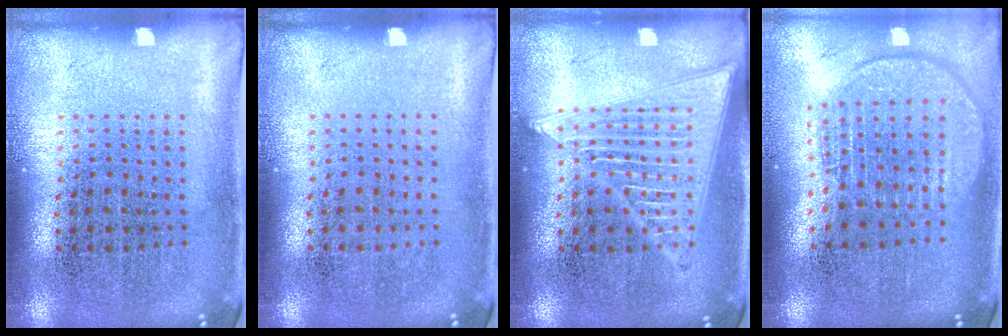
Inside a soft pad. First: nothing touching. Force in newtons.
{"total": 0.0}
{"total": 3.2, "press": 3.2, "slide": 0.2}
{"total": 1.8, "press": 1.5, "slide": 1.0}